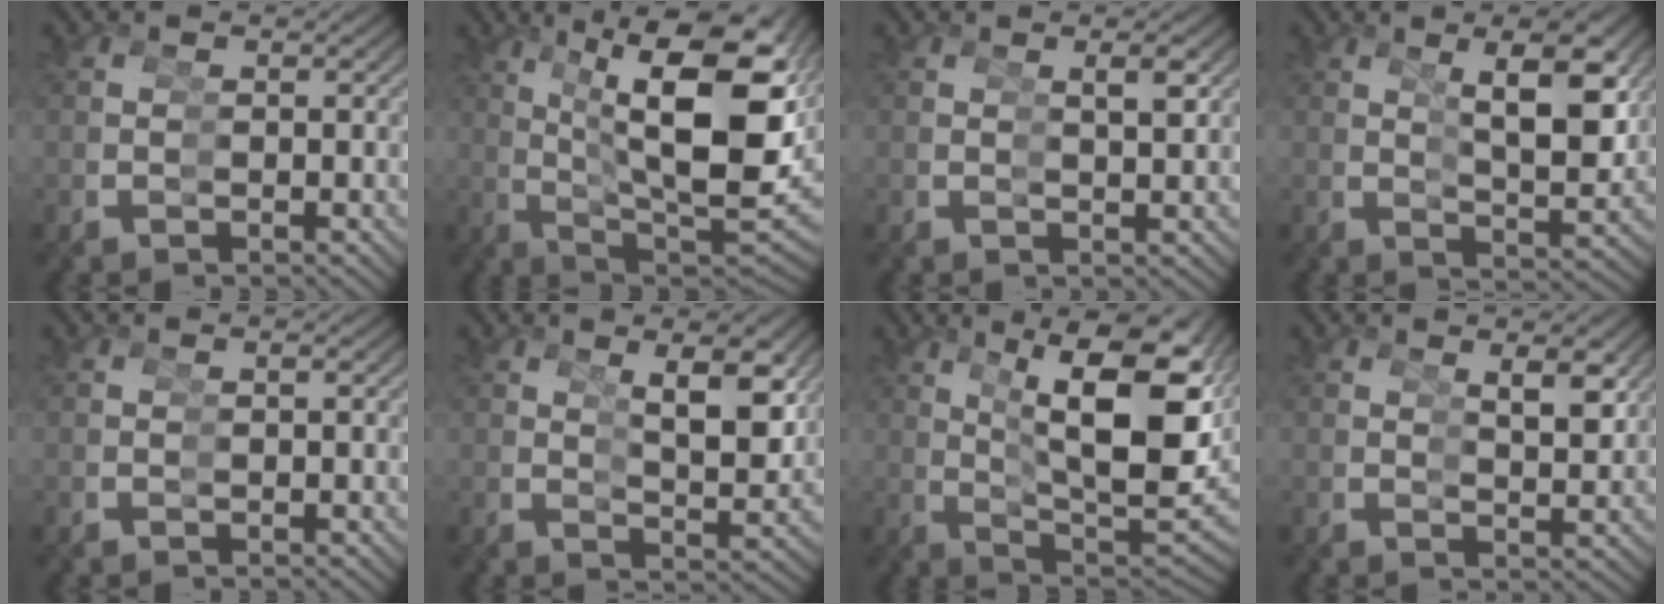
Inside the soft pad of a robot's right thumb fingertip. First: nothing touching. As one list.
[{"total": 15.9, "force": [2.4, 8.4, 13.3], "torque": [-0.200, -0.040, 0.057]}, {"total": 1.4, "force": [0.7, -0.1, 1.2], "torque": [-0.011, 0.007, 0.010]}, {"total": 6.5, "force": [1.8, 2.1, 6.0], "torque": [-0.085, -0.003, 0.029]}, {"total": 0.0}, {"total": 5.0, "force": [1.6, 1.5, 4.5], "torque": [-0.063, -0.004, 0.027]}, {"total": 14.6, "force": [2.7, 7.4, 12.3], "torque": [-0.178, -0.036, 0.061]}, {"total": 2.3, "force": [1.3, 0.4, 1.8], "torque": [-0.019, 0.000, 0.021]}]